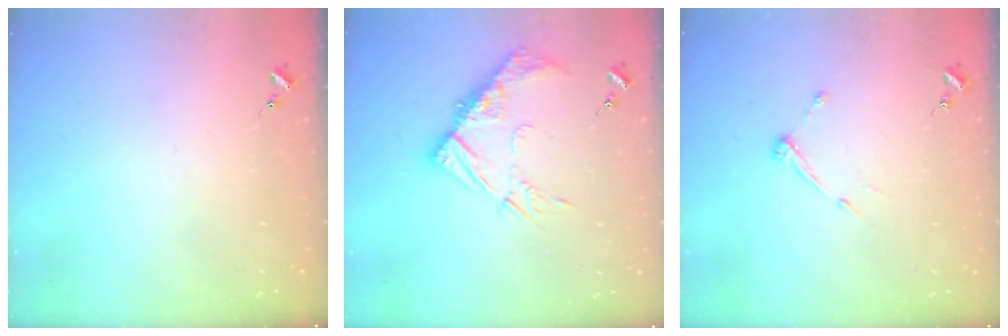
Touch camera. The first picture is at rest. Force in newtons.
{"total": 12.2, "press": 12.1, "slide": 0.9}
{"total": 6.2, "press": 6.2, "slide": 0.5}